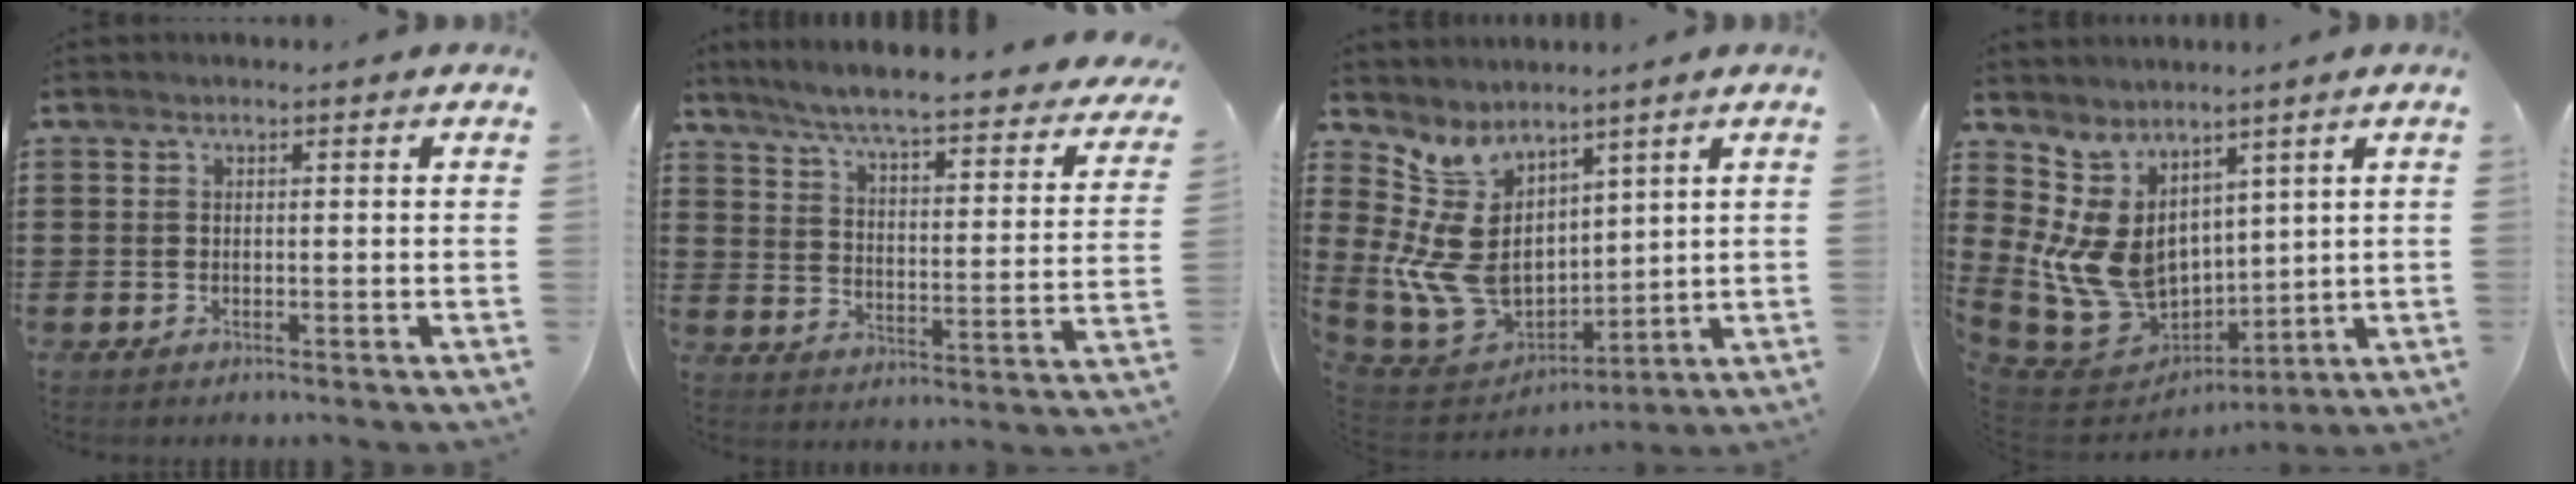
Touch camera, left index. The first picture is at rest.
{"total": 5.6, "force": [4.9, -0.6, 2.5], "torque": [-0.071, -0.046, 0.077]}
{"total": 12.4, "force": [3.7, 8.8, 7.8], "torque": [-0.231, -0.035, 0.073]}
{"total": 11.6, "force": [2.5, 9.1, 6.7], "torque": [-0.199, -0.026, 0.054]}